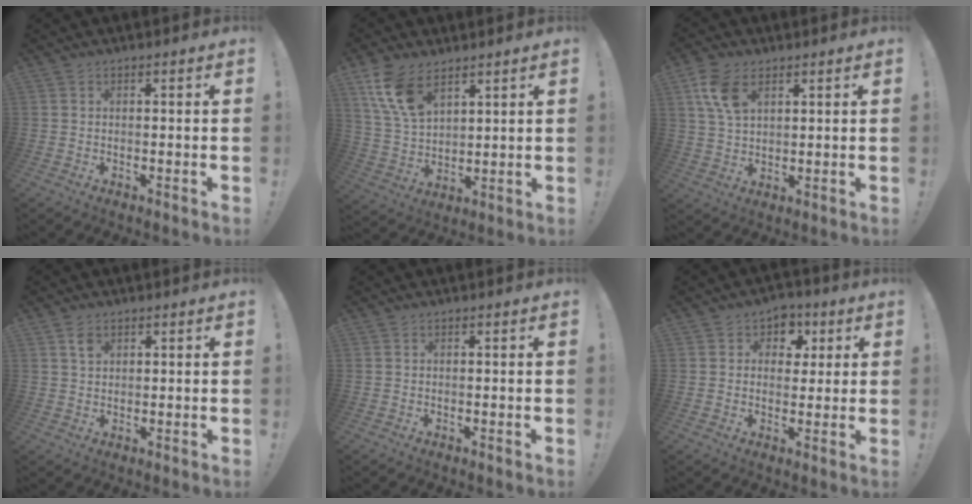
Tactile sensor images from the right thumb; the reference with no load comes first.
{"total": 12.2, "force": [7.5, 6.6, 7.1], "torque": [-0.148, -0.027, 0.149]}
{"total": 9.4, "force": [4.5, 5.4, 6.2], "torque": [-0.119, -0.006, 0.089]}
{"total": 2.9, "force": [1.7, 1.8, 1.5], "torque": [-0.020, -0.003, 0.030]}
{"total": 0.0}
{"total": 6.5, "force": [1.9, 5.9, 1.8], "torque": [-0.006, -0.013, 0.036]}